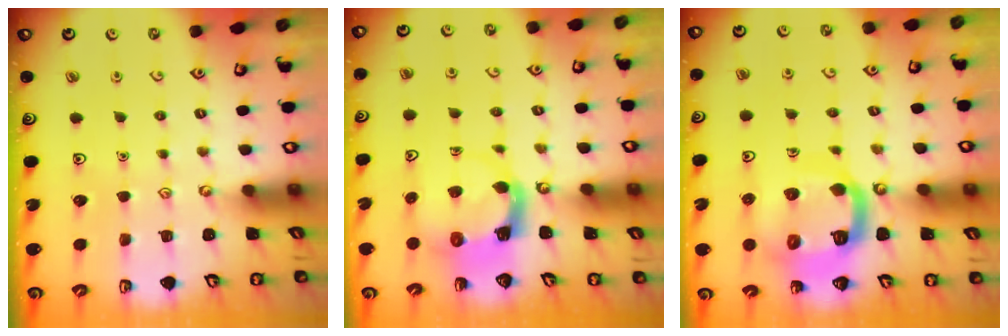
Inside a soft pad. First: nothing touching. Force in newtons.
{"total": 3.9, "press": 3.8, "slide": 0.6}
{"total": 12.7, "press": 12.6, "slide": 1.3}